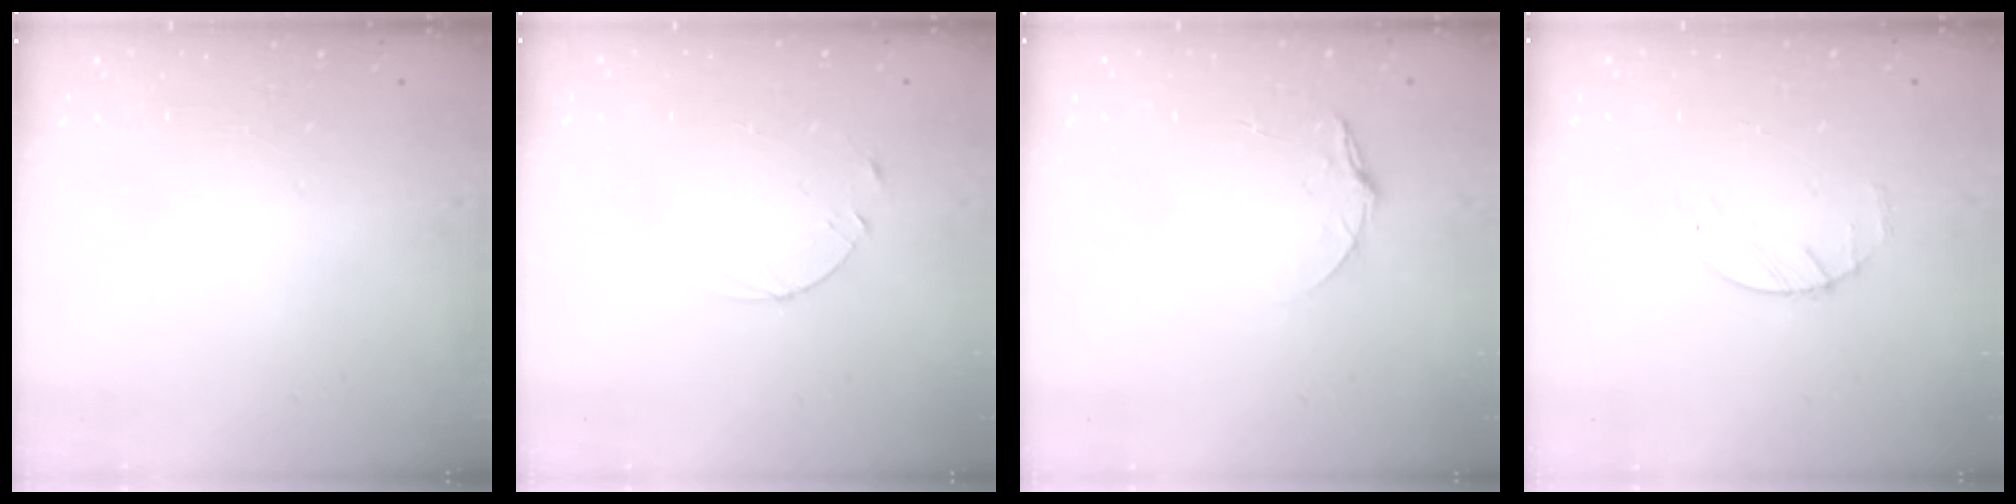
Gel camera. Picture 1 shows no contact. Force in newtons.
{"total": 2.4, "press": 2.3, "slide": 0.2}
{"total": 5.8, "press": 5.8, "slide": 0.5}
{"total": 2.4, "press": 2.3, "slide": 0.3}